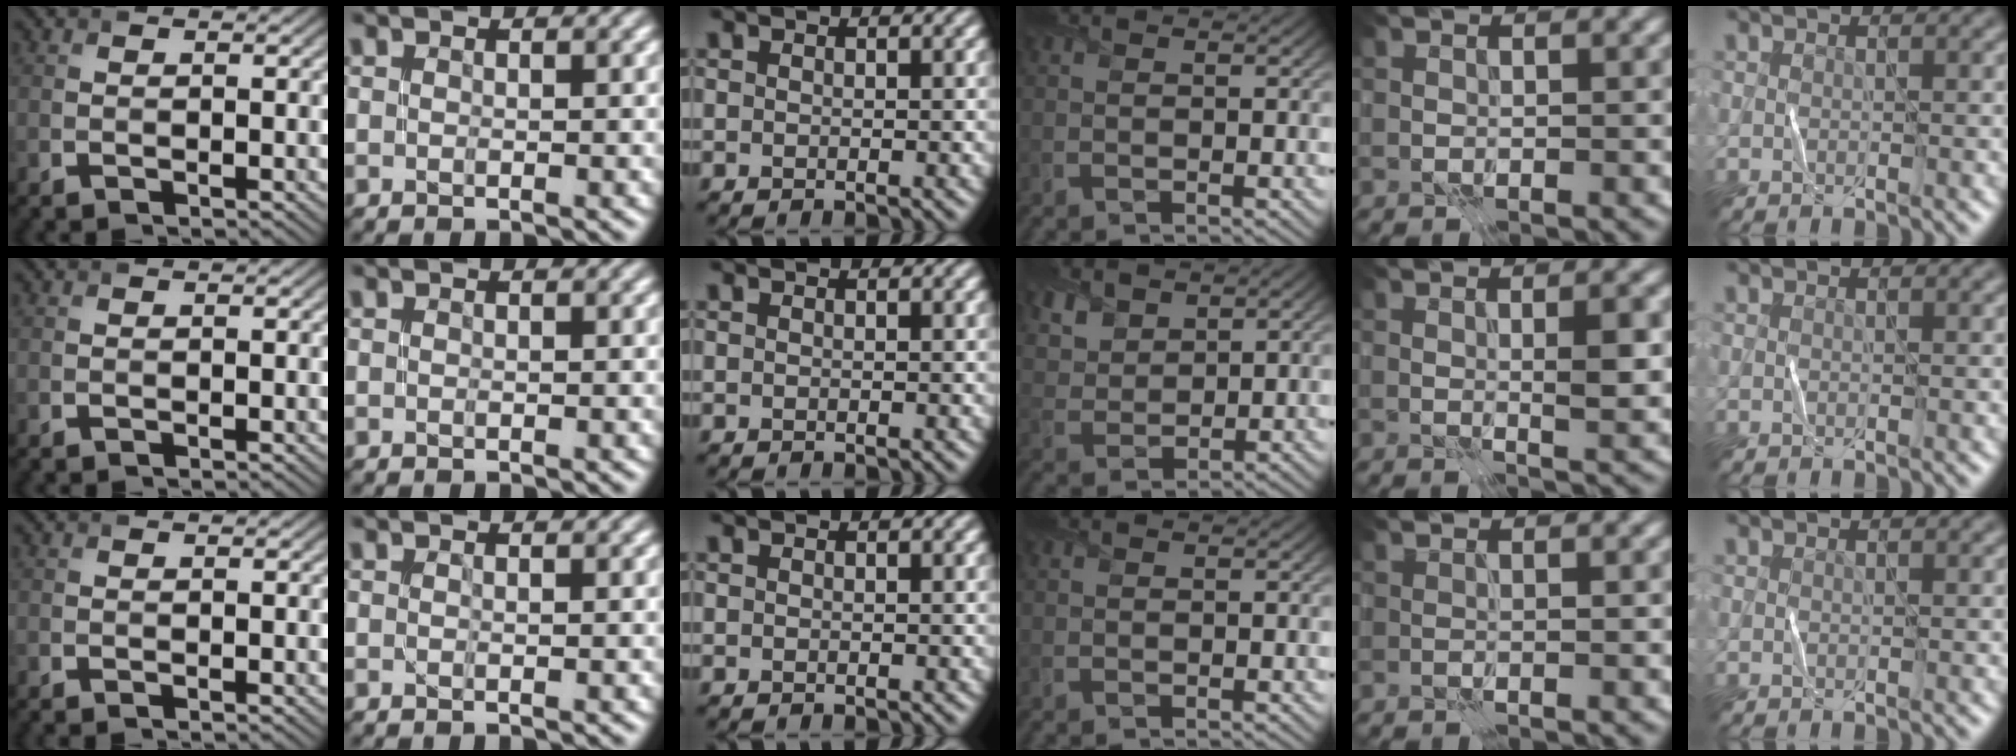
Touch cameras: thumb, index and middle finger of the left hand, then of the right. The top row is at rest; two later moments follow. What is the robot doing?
{"motion": "fold", "object": "shorts"}